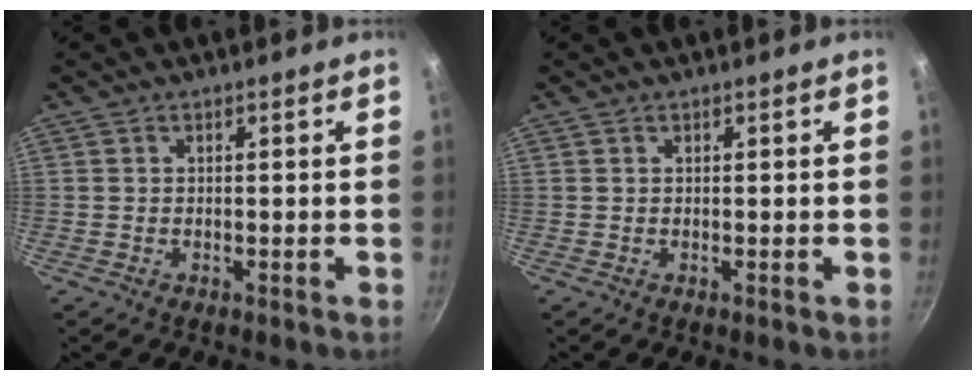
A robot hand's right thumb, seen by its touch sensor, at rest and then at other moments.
{"total": 0.0}